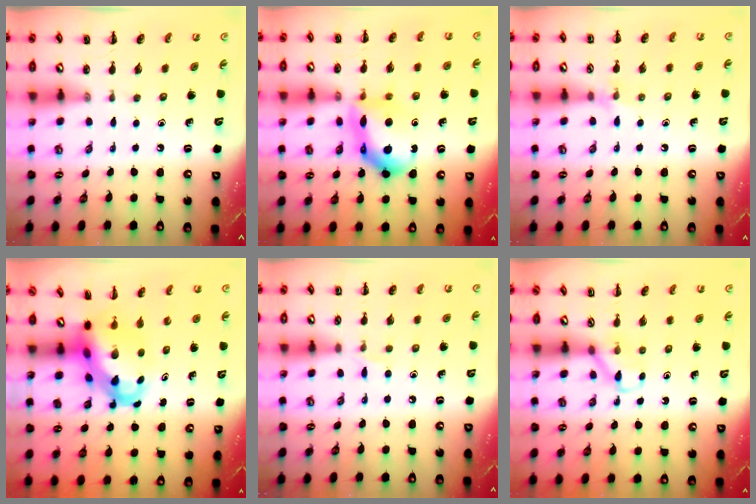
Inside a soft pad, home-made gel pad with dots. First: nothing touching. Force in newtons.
{"total": 13.7, "press": 13.7, "slide": 0.8}
{"total": 6.2, "press": 5.9, "slide": 1.9}
{"total": 6.2, "press": 6.0, "slide": 1.6}
{"total": 4.0, "press": 3.8, "slide": 1.1}
{"total": 3.7, "press": 3.6, "slide": 1.0}